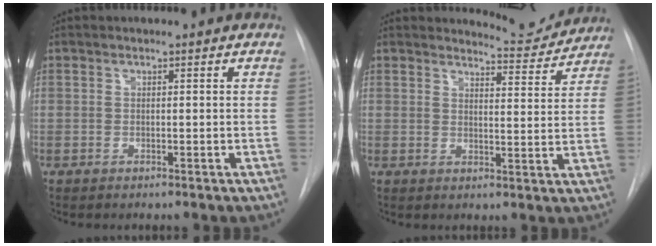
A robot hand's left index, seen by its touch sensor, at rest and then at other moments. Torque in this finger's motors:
{"motor_torque": [0.69, -0.82, 0.04, -0.02]}